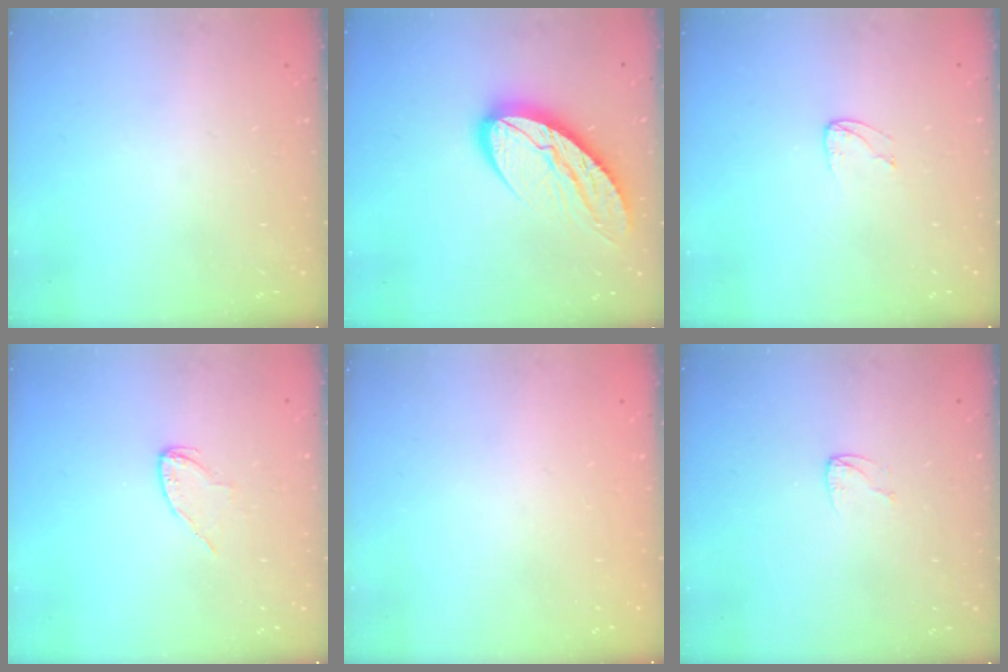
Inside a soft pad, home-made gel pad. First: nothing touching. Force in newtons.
{"total": 13.2, "press": 13.2, "slide": 1.1}
{"total": 3.5, "press": 3.5, "slide": 0.4}
{"total": 4.2, "press": 4.2, "slide": 0.4}
{"total": 0.0}
{"total": 3.2, "press": 3.2, "slide": 0.3}